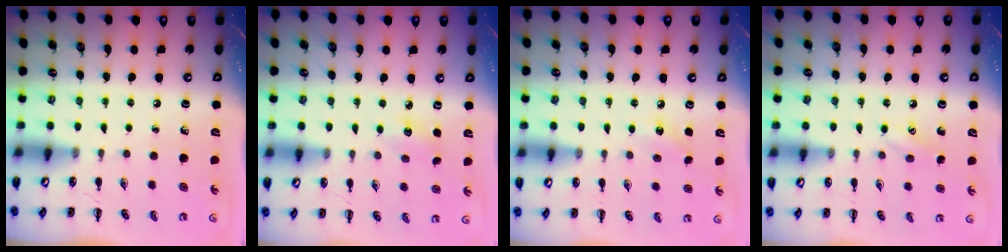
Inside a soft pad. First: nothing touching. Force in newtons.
{"total": 3.6, "press": 3.4, "slide": 0.9}
{"total": 6.2, "press": 6.0, "slide": 1.8}
{"total": 7.9, "press": 7.6, "slide": 1.9}